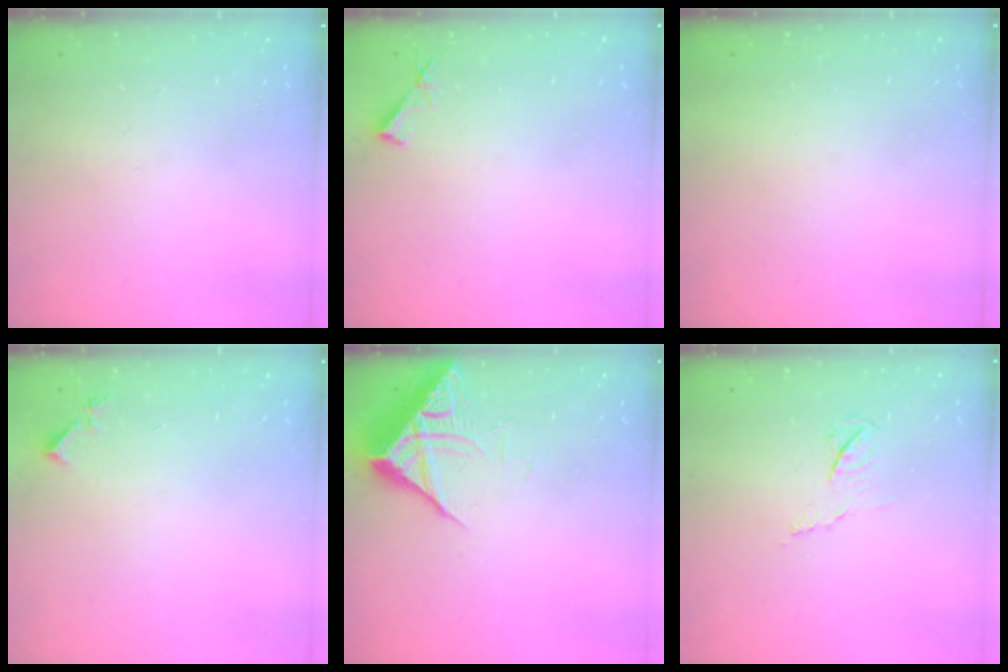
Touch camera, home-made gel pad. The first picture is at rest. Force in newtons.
{"total": 3.8, "press": 3.8, "slide": 0.3}
{"total": 1.5, "press": 1.5, "slide": 0.1}
{"total": 4.9, "press": 4.8, "slide": 0.5}
{"total": 8.5, "press": 8.4, "slide": 0.8}
{"total": 5.4, "press": 5.3, "slide": 0.7}